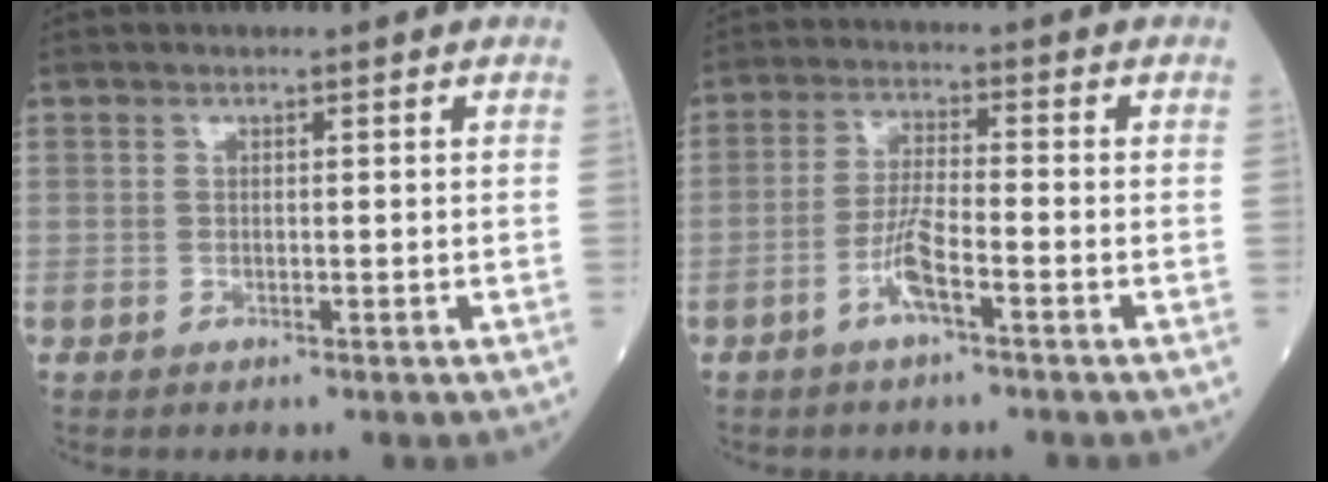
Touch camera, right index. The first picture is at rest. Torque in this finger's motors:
{"motor_torque": [0.66, -0.24, 0.40, 0.07]}